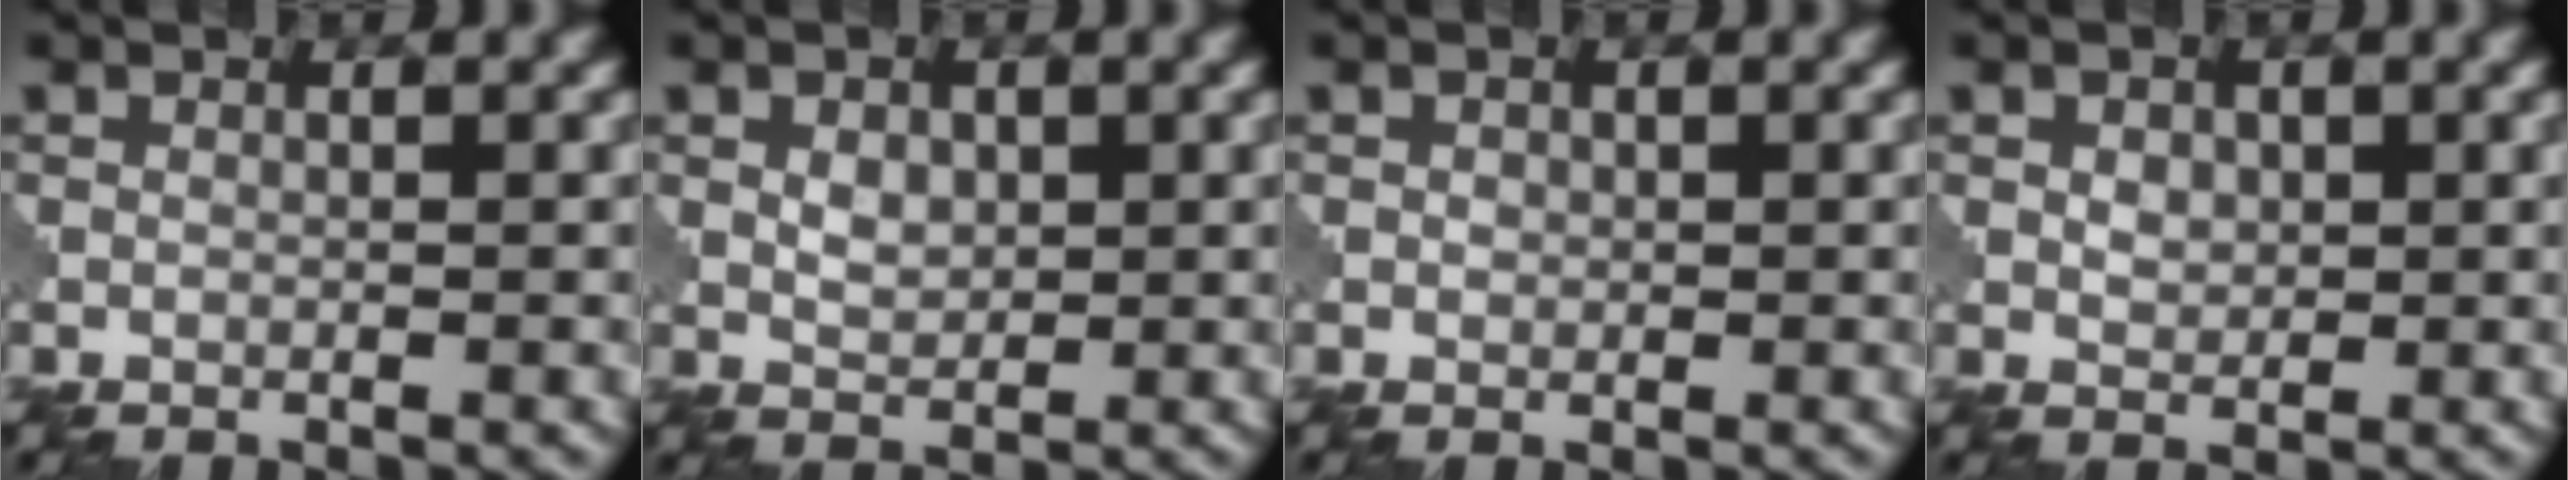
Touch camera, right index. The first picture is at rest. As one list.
[{"total": 2.0, "force": [0.4, 1.4, 1.4], "torque": [-0.025, 0.000, 0.008]}, {"total": 0.7, "force": [0.1, 0.6, 0.3], "torque": [-0.004, -0.001, 0.000]}, {"total": 1.7, "force": [0.4, 1.3, 1.0], "torque": [-0.018, -0.001, 0.007]}]